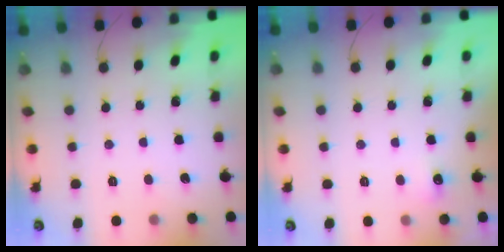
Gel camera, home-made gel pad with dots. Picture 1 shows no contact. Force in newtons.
{"total": 4.8, "press": 4.7, "slide": 1.1}